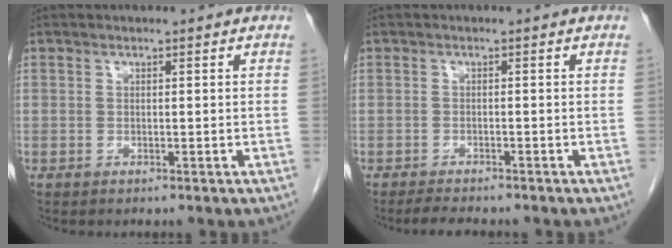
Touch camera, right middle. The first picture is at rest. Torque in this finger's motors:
{"motor_torque": [0.15, -0.09, 0.00, 0.02]}